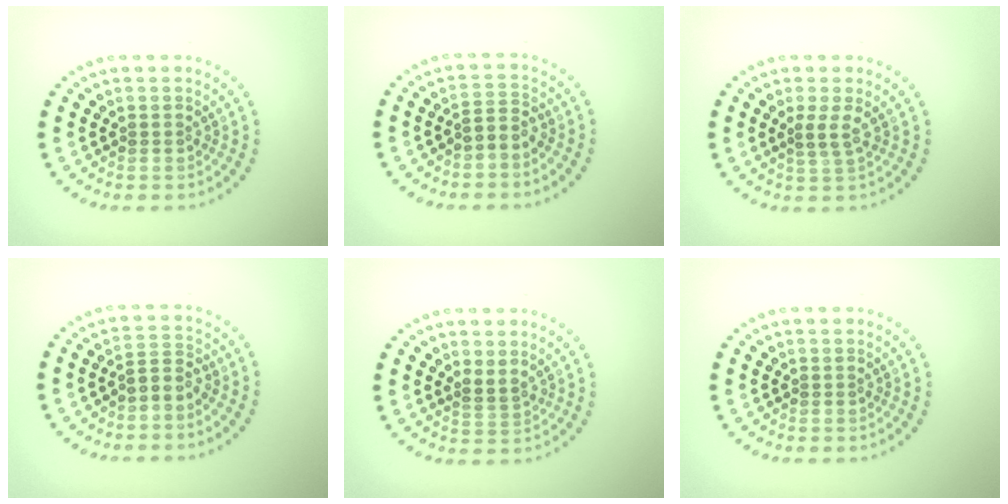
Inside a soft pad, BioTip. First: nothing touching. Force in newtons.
{"total": 1.7, "press": 1.4, "slide": 1.1}
{"total": 1.8, "press": 1.4, "slide": 1.2}
{"total": 2.1, "press": 1.6, "slide": 1.3}
{"total": 1.3, "press": 1.0, "slide": 0.7}
{"total": 0.0}